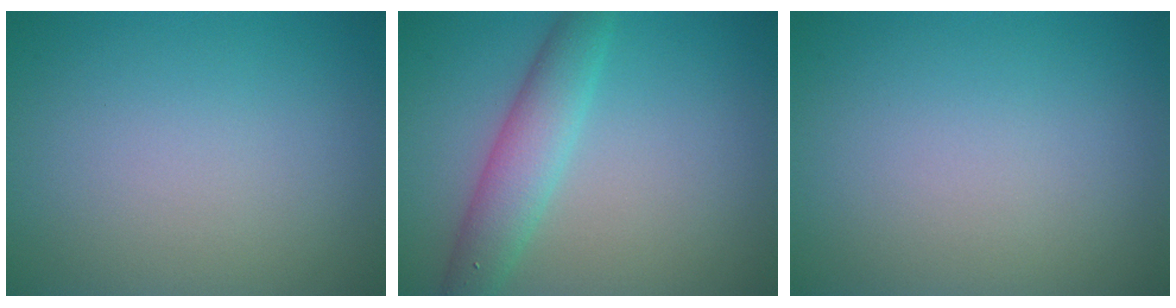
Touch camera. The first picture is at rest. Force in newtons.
{"total": 4.1, "press": 4.1, "slide": 0.0}
{"total": 0.0}